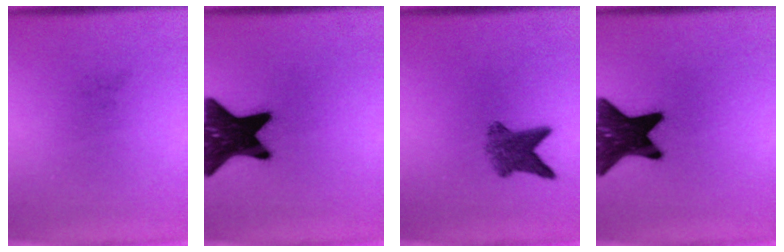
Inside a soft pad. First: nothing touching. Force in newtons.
{"total": 18.2}
{"total": 5.1}
{"total": 16.4}